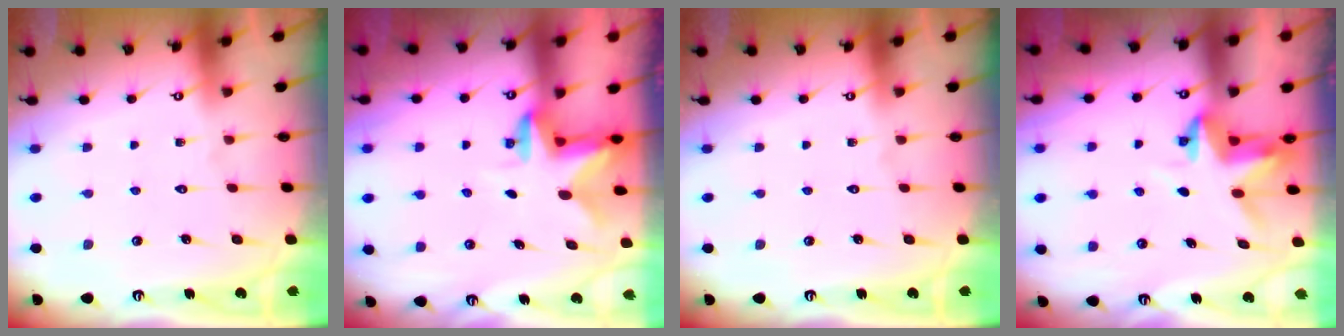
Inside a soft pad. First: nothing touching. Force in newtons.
{"total": 2.4, "press": 2.3, "slide": 0.4}
{"total": 0.0}
{"total": 3.8, "press": 3.8, "slide": 0.4}